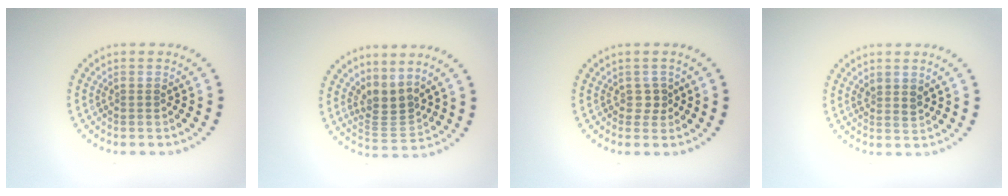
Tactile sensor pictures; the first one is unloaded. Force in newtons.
{"total": 2.8, "press": 1.9, "slide": 2.1}
{"total": 1.1, "press": 0.9, "slide": 0.6}
{"total": 1.2, "press": 1.0, "slide": 0.6}